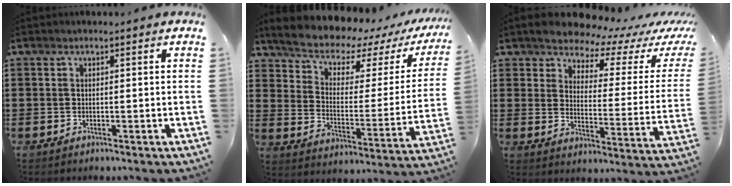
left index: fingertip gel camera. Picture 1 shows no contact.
{"total": 7.1, "force": [6.5, 1.9, 2.3], "torque": [-0.075, -0.047, 0.108]}
{"total": 5.7, "force": [5.5, 1.3, 0.9], "torque": [-0.046, -0.047, 0.092]}